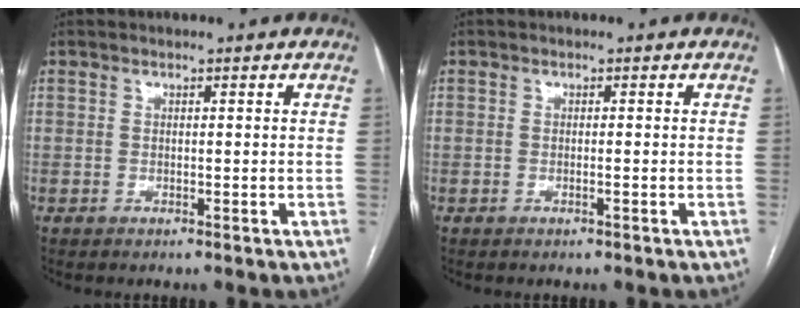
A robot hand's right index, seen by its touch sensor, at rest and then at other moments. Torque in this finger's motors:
{"motor_torque": [-0.17, -0.07, -0.06, 0.00]}